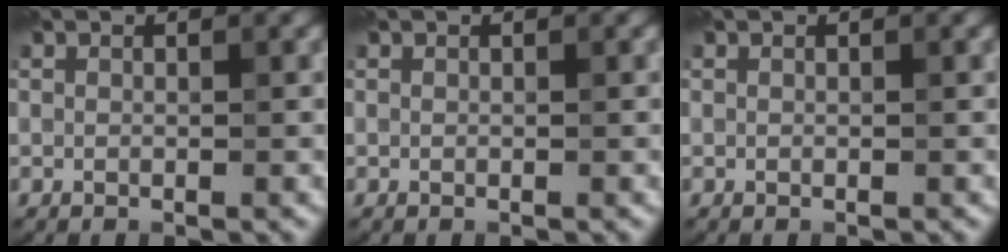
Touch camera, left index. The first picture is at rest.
{"total": 0.0}
{"total": 0.0}